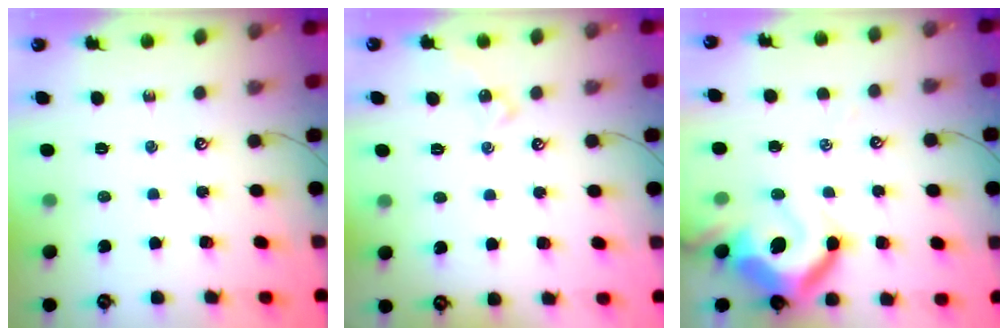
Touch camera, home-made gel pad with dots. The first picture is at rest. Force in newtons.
{"total": 1.3, "press": 1.2, "slide": 0.4}
{"total": 16.2, "press": 16.1, "slide": 2.2}